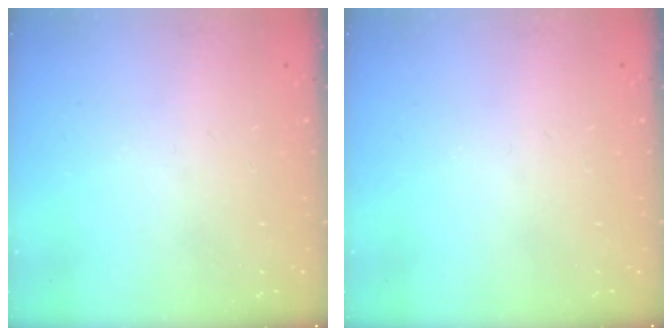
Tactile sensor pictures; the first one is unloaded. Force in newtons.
{"total": 0.0}